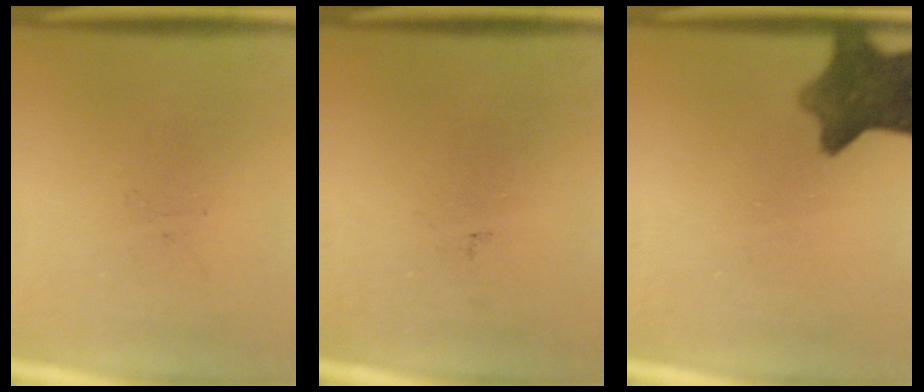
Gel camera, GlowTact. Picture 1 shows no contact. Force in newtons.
{"total": 0.0}
{"total": 8.7}